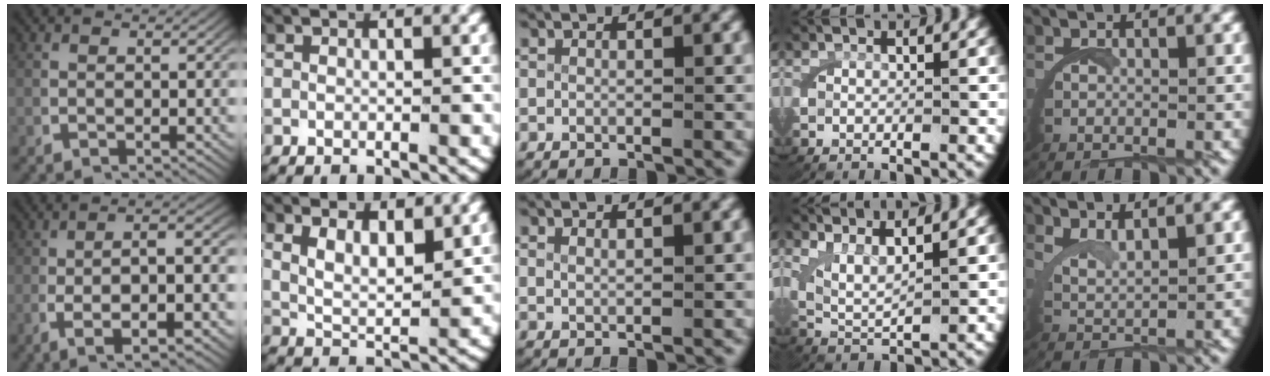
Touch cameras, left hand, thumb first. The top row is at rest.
{"thumb": {"total": 7.4, "force": [-1.1, 2.5, 6.9], "torque": [-0.124, -0.006, -0.008]}, "index": {"total": 4.8, "force": [2.0, 3.1, 3.1], "torque": [-0.059, -0.012, 0.031]}, "middle": {"total": 0.7, "force": [0.6, -0.2, 0.3], "torque": [-0.009, -0.007, 0.020]}, "ring": {"total": 5.0, "force": [1.8, 3.3, 3.2], "torque": [-0.076, -0.012, 0.029]}, "little": {"total": 2.7, "force": [2.5, 0.0, 1.0], "torque": [-0.032, -0.005, 0.046]}}